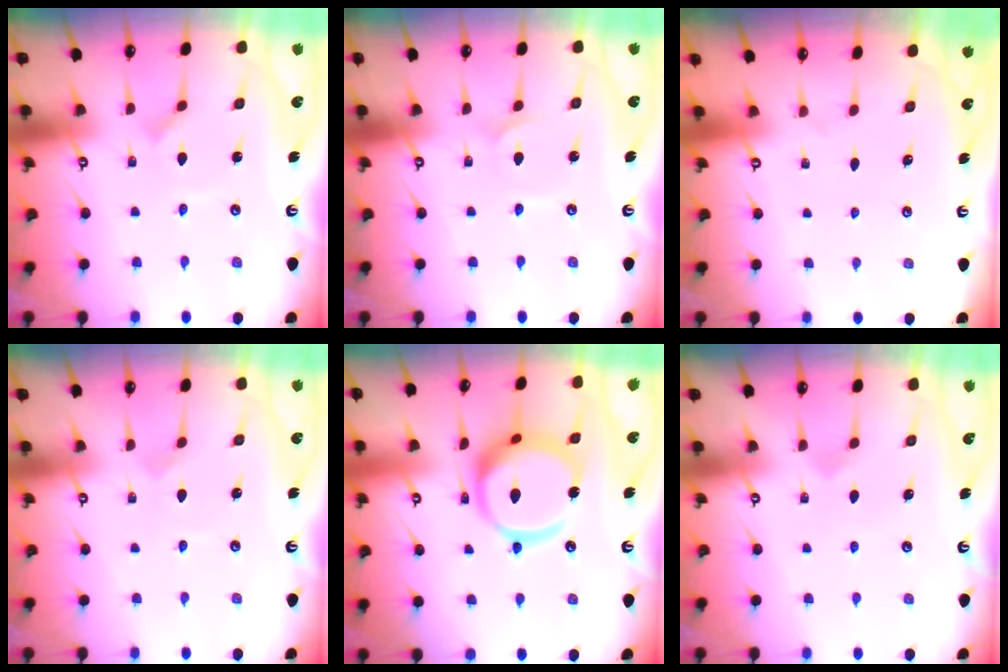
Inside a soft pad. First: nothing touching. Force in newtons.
{"total": 1.7, "press": 1.6, "slide": 0.1}
{"total": 0.0}
{"total": 1.4, "press": 1.4, "slide": 0.1}
{"total": 17.8, "press": 17.7, "slide": 1.9}
{"total": 5.5, "press": 5.5, "slide": 0.7}